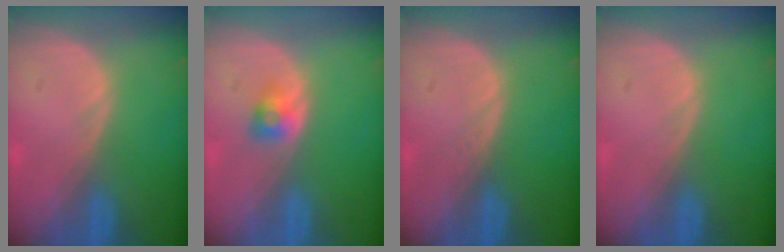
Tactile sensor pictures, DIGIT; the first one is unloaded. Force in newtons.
{"total": 2.6, "press": 2.3, "slide": 1.2}
{"total": 0.6, "press": 0.6, "slide": 0.0}
{"total": 0.0}